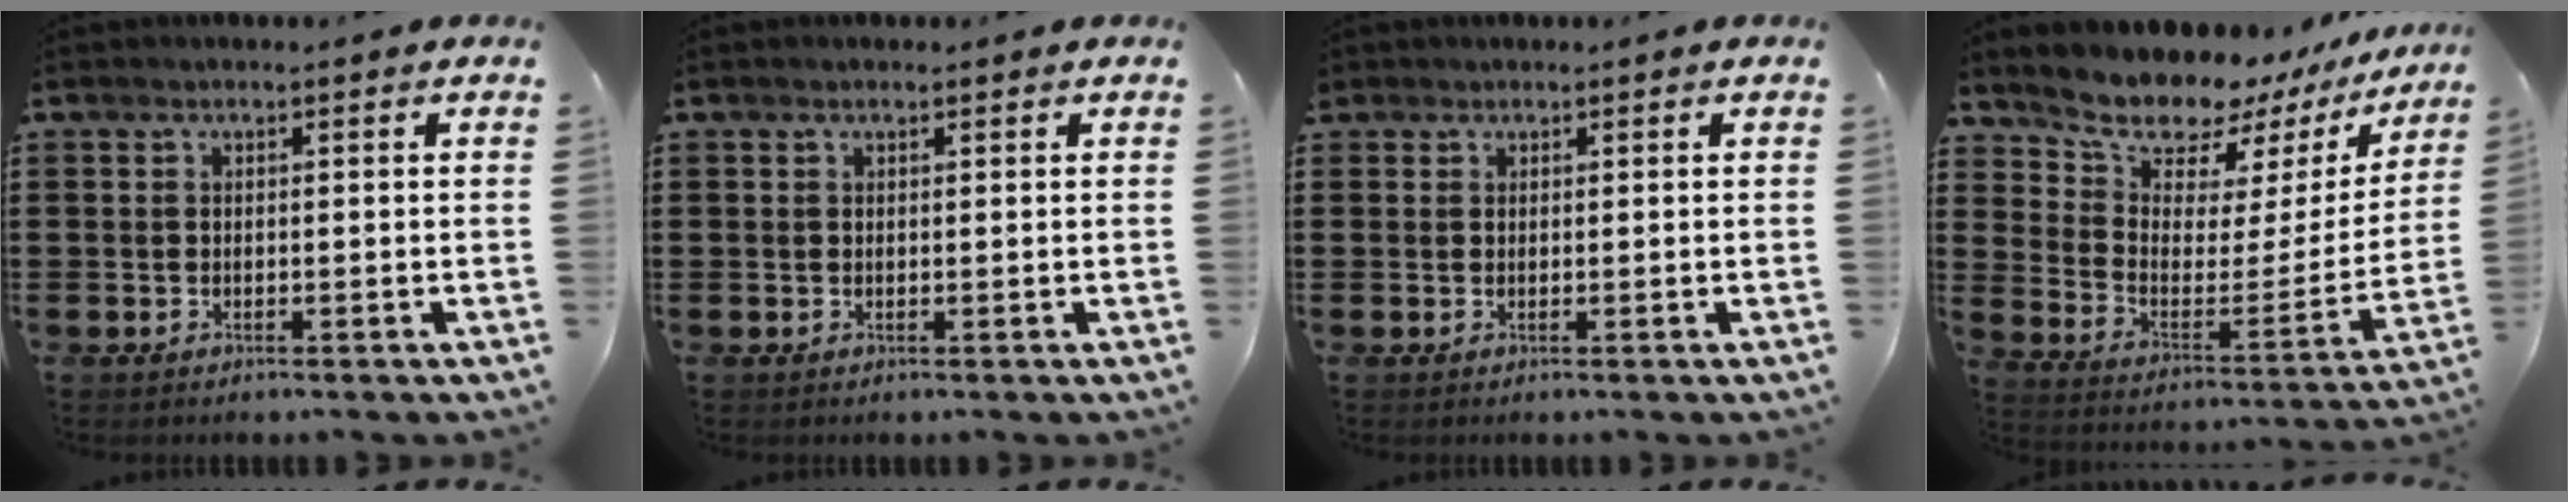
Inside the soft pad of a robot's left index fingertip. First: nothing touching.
{"total": 0.6, "force": [0.4, 0.1, 0.3], "torque": [-0.007, 0.001, 0.008]}
{"total": 0.9, "force": [0.7, 0.6, 0.1], "torque": [-0.003, 0.003, 0.015]}
{"total": 9.3, "force": [8.9, 2.2, 1.7], "torque": [-0.063, -0.081, 0.152]}